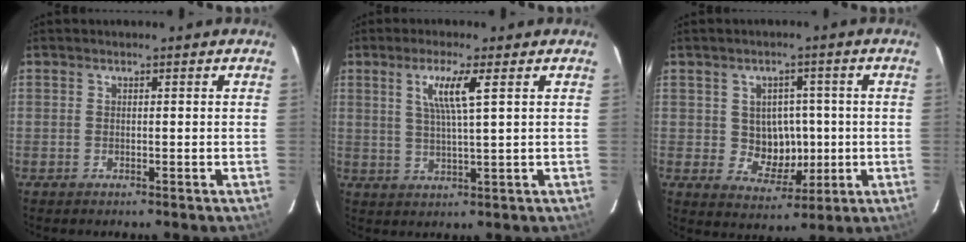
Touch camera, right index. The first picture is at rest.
{"total": 5.8, "force": [2.3, -0.3, 5.3], "torque": [-0.101, -0.002, 0.043]}
{"total": 7.0, "force": [-0.1, 6.2, 3.2], "torque": [-0.059, 0.008, 0.012]}